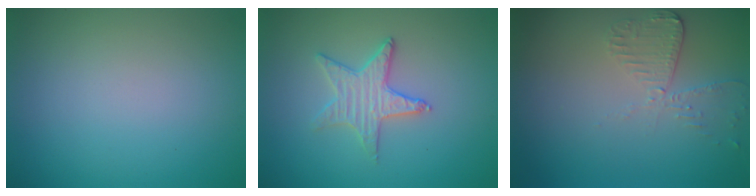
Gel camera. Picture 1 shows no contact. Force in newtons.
{"total": 2.8, "press": 2.8, "slide": 0.4}
{"total": 2.5, "press": 2.3, "slide": 1.2}